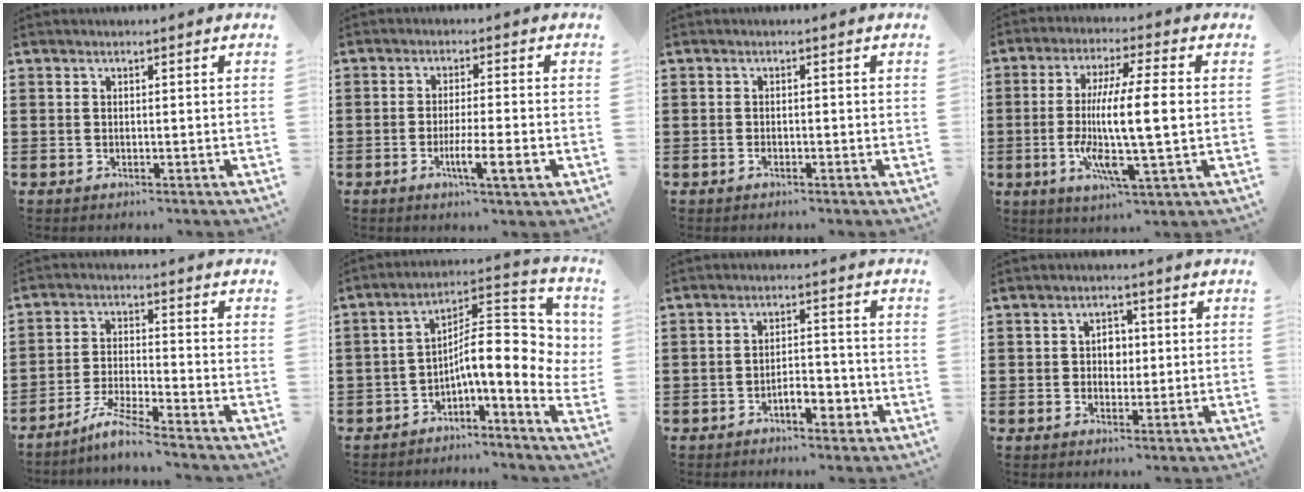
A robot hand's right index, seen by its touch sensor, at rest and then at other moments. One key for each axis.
{"total": 6.2, "fx": -2.2, "fy": 0.6, "fz": 5.7, "tx": -0.092, "ty": -0.009, "tz": -0.036}
{"total": 0.8, "fx": -0.5, "fy": 0.1, "fz": 0.6, "tx": -0.012, "ty": -0.002, "tz": -0.009}
{"total": 11.5, "fx": -1.0, "fy": 1.4, "fz": 11.4, "tx": -0.210, "ty": -0.001, "tz": -0.022}
{"total": 5.3, "fx": -4.8, "fy": -0.4, "fz": 2.4, "tx": -0.062, "ty": -0.014, "tz": -0.097}
{"total": 11.0, "fx": -0.4, "fy": 3.4, "fz": 10.5, "tx": -0.165, "ty": -0.024, "tz": -0.013}
{"total": 5.1, "fx": -2.7, "fy": 2.1, "fz": 3.7, "tx": -0.061, "ty": 0.010, "tz": -0.050}
{"total": 2.8, "fx": 0.1, "fy": 2.2, "fz": 1.7, "tx": -0.032, "ty": 0.005, "tz": -0.003}